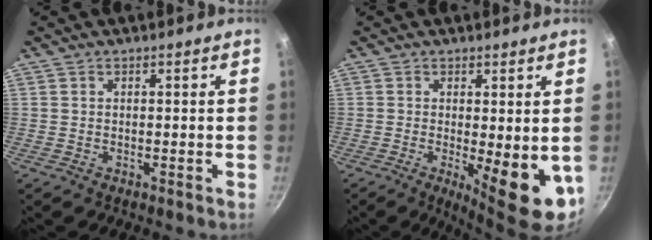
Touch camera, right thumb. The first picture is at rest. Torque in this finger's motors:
{"motor_torque": [-0.07, 0.95, 1.17, 0.21, 0.10]}